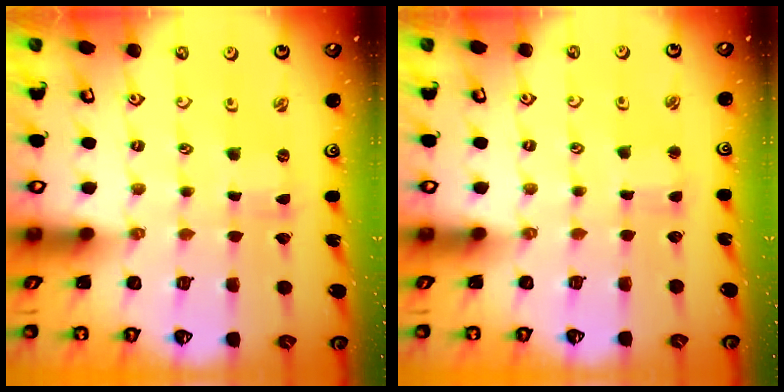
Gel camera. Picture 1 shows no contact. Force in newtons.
{"total": 2.7, "press": 2.6, "slide": 0.4}